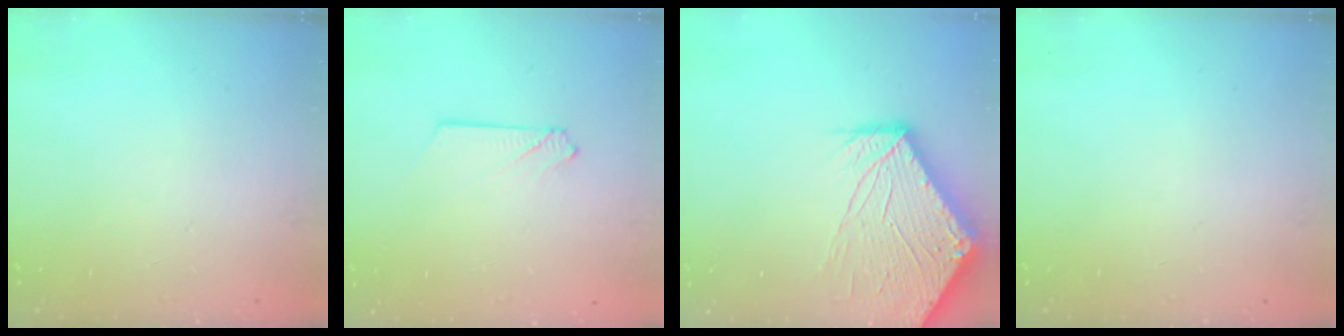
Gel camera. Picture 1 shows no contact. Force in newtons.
{"total": 2.7, "press": 2.7, "slide": 0.3}
{"total": 12.7, "press": 12.6, "slide": 1.7}
{"total": 0.0}